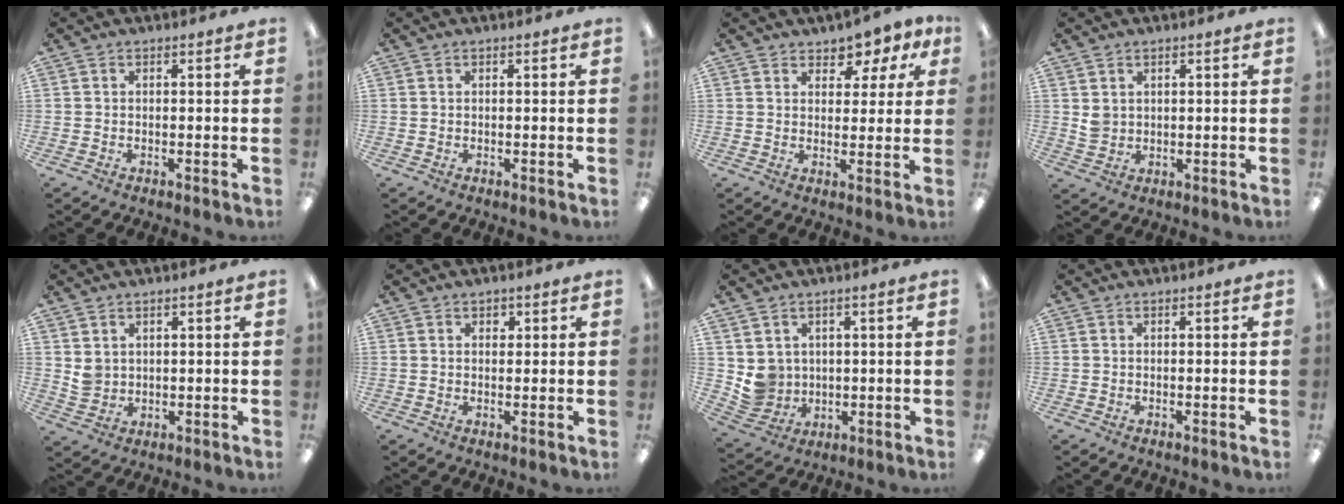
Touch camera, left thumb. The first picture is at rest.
{"total": 0.0}
{"total": 5.0, "force": [3.7, 3.0, 1.5], "torque": [-0.016, -0.020, 0.064]}
{"total": 2.9, "force": [1.5, 2.2, 1.1], "torque": [-0.017, -0.002, 0.027]}
{"total": 3.4, "force": [1.8, 2.7, 1.0], "torque": [-0.017, -0.003, 0.034]}
{"total": 1.5, "force": [1.0, 1.0, 0.6], "torque": [0.004, -0.004, 0.014]}
{"total": 6.1, "force": [2.3, 5.6, 0.5], "torque": [-0.024, -0.015, 0.051]}
{"total": 0.0}